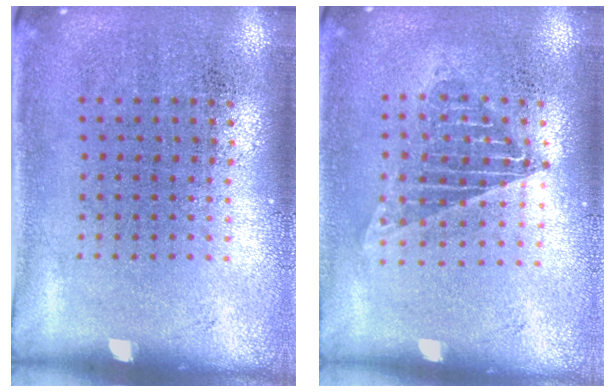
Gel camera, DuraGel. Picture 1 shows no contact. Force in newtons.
{"total": 1.3, "press": 1.2, "slide": 0.5}